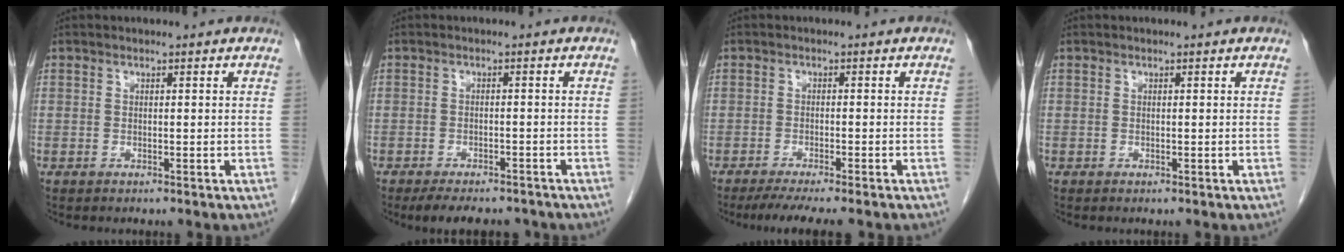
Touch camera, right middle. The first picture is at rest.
{"total": 8.4, "force": [-7.2, 2.8, 3.3], "torque": [-0.043, -0.003, -0.095]}
{"total": 7.4, "force": [-6.1, 0.3, 4.1], "torque": [-0.053, -0.012, -0.093]}
{"total": 0.0}